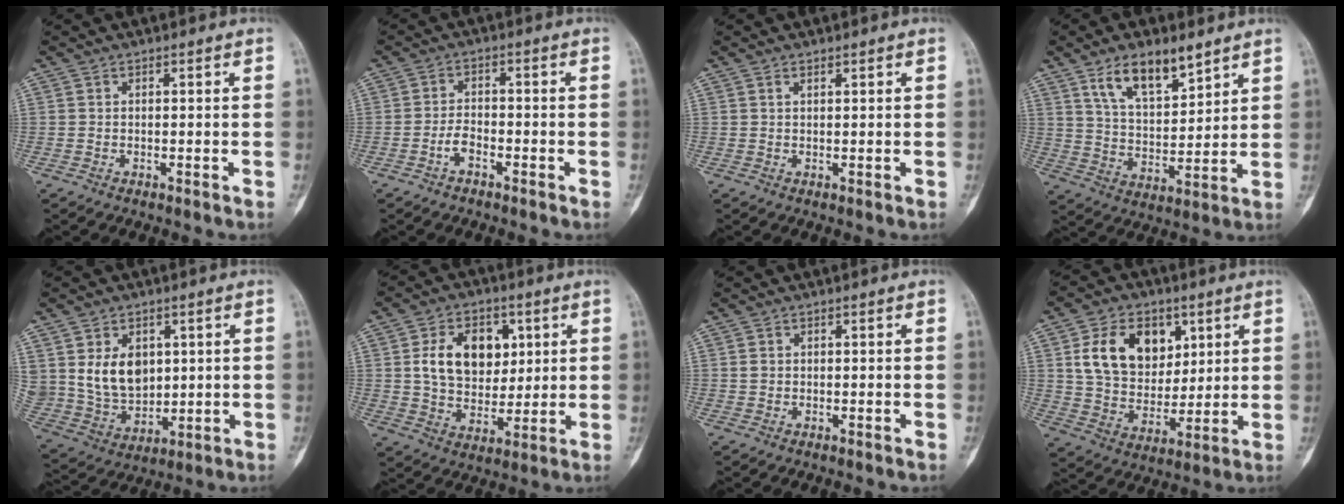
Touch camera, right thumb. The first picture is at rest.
{"total": 3.2, "force": [-1.9, 1.7, 2.1], "torque": [-0.038, 0.018, -0.038]}
{"total": 0.8, "force": [0.6, 0.3, 0.4], "torque": [-0.010, -0.003, 0.011]}
{"total": 11.9, "force": [7.6, 5.1, 7.7], "torque": [-0.114, -0.044, 0.145]}
{"total": 11.8, "force": [3.0, 8.8, 7.3], "torque": [-0.100, -0.014, 0.079]}
{"total": 13.7, "force": [3.3, 9.8, 9.0], "torque": [-0.107, -0.008, 0.062]}
{"total": 1.0, "force": [0.1, 0.9, 0.4], "torque": [-0.002, 0.003, 0.002]}
{"total": 15.4, "force": [5.3, 11.2, 9.2], "torque": [-0.118, -0.017, 0.101]}